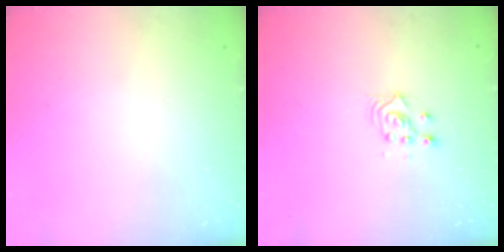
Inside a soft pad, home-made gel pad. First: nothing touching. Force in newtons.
{"total": 4.6, "press": 4.5, "slide": 0.6}